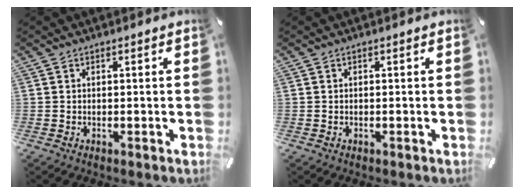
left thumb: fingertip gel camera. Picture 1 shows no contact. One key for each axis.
{"total": 0.0}